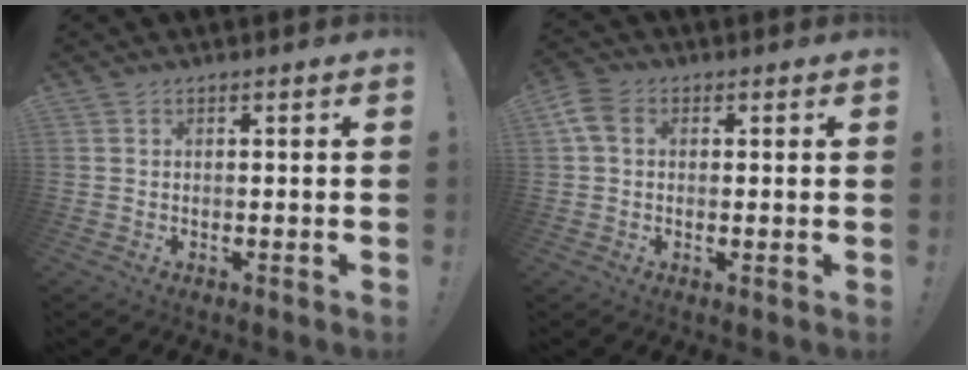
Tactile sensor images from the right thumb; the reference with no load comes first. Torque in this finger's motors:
{"motor_torque": [0.58, 0.57, 0.20, 0.37, 0.08]}